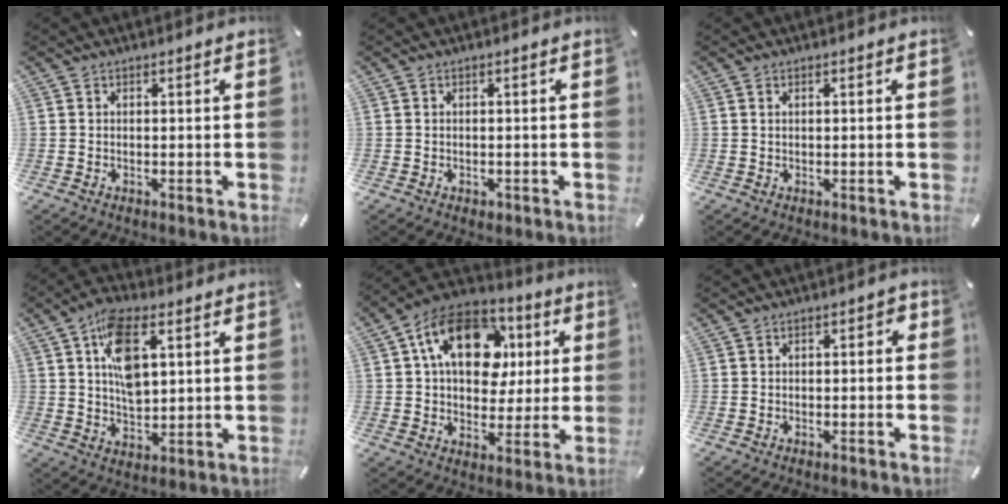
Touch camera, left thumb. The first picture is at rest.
{"total": 0.9, "force": [-0.1, 0.8, 0.5], "torque": [-0.010, 0.004, -0.004]}
{"total": 0.6, "force": [0.2, 0.3, 0.4], "torque": [-0.008, 0.002, 0.004]}
{"total": 11.4, "force": [3.9, 6.4, 8.6], "torque": [-0.148, -0.002, 0.068]}
{"total": 19.0, "force": [5.8, 13.3, 12.2], "torque": [-0.219, 0.001, 0.104]}
{"total": 1.8, "force": [-0.9, 1.0, 1.2], "torque": [-0.022, 0.009, -0.018]}